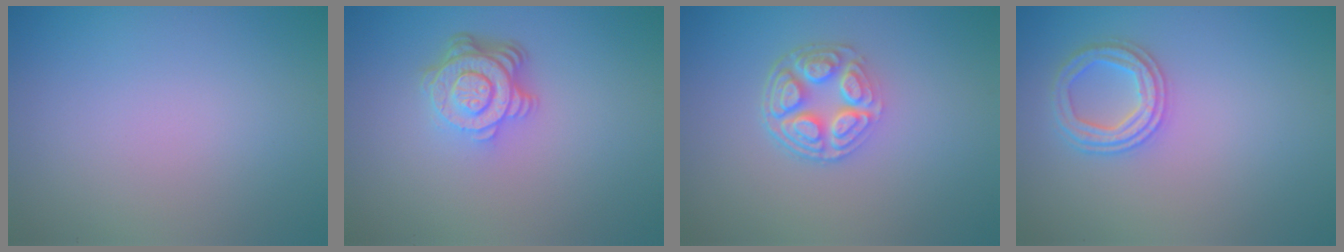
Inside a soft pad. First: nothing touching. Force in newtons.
{"total": 4.8, "press": 3.4, "slide": 3.3}
{"total": 5.0, "press": 3.7, "slide": 3.3}
{"total": 2.6, "press": 2.6, "slide": 0.1}